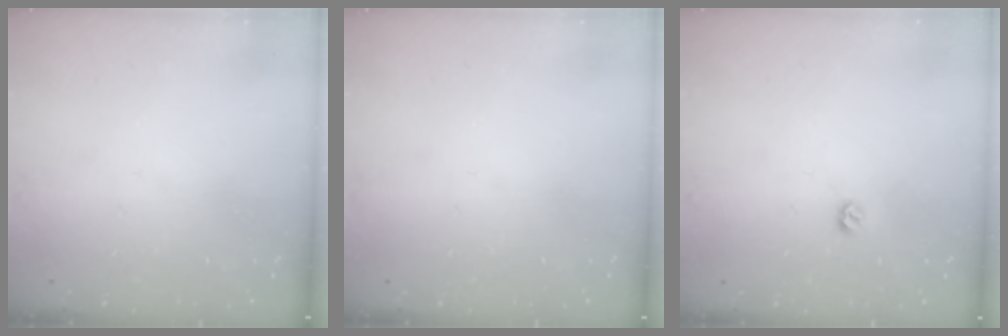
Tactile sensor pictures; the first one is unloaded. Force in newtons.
{"total": 0.0}
{"total": 5.1, "press": 5.0, "slide": 0.7}